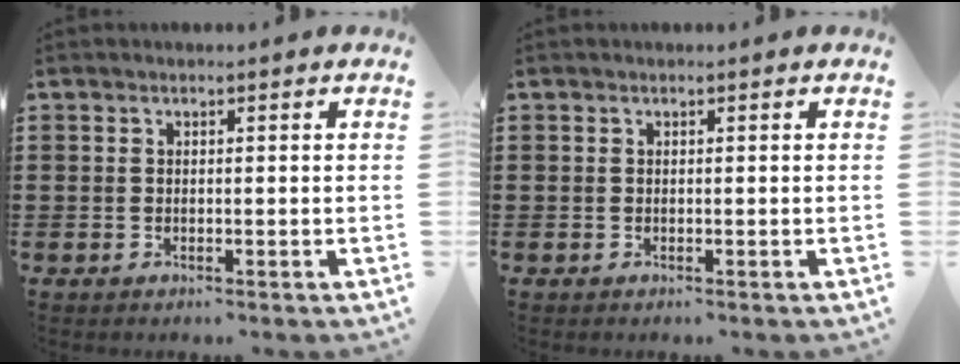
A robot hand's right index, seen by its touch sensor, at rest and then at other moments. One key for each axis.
{"total": 0.0}